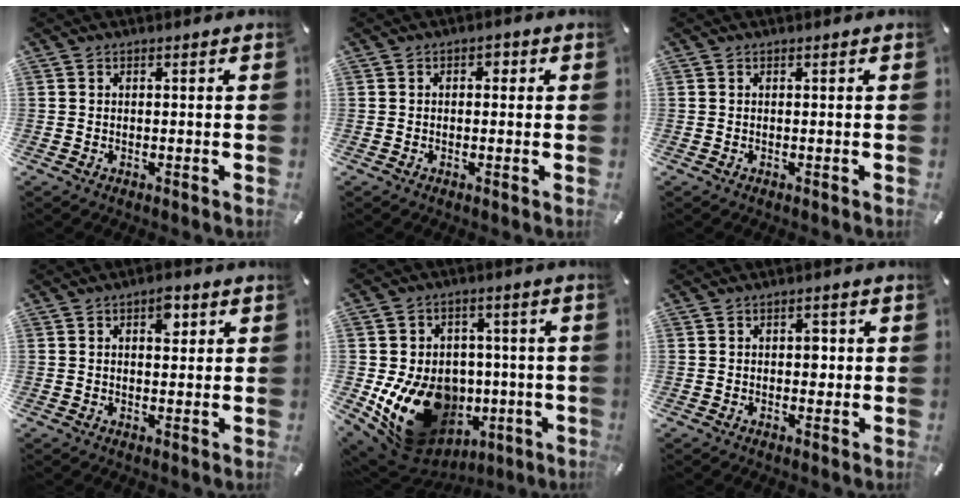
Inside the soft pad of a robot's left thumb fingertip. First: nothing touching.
{"total": 1.6, "force": [-0.1, 1.2, 1.0], "torque": [-0.014, 0.005, -0.007]}
{"total": 0.0}
{"total": 4.3, "force": [1.6, 2.4, 3.2], "torque": [-0.037, -0.005, 0.019]}
{"total": 18.2, "force": [-4.3, 14.7, 9.7], "torque": [-0.181, 0.013, -0.050]}
{"total": 2.5, "force": [0.1, 1.8, 1.8], "torque": [-0.012, -0.003, -0.007]}